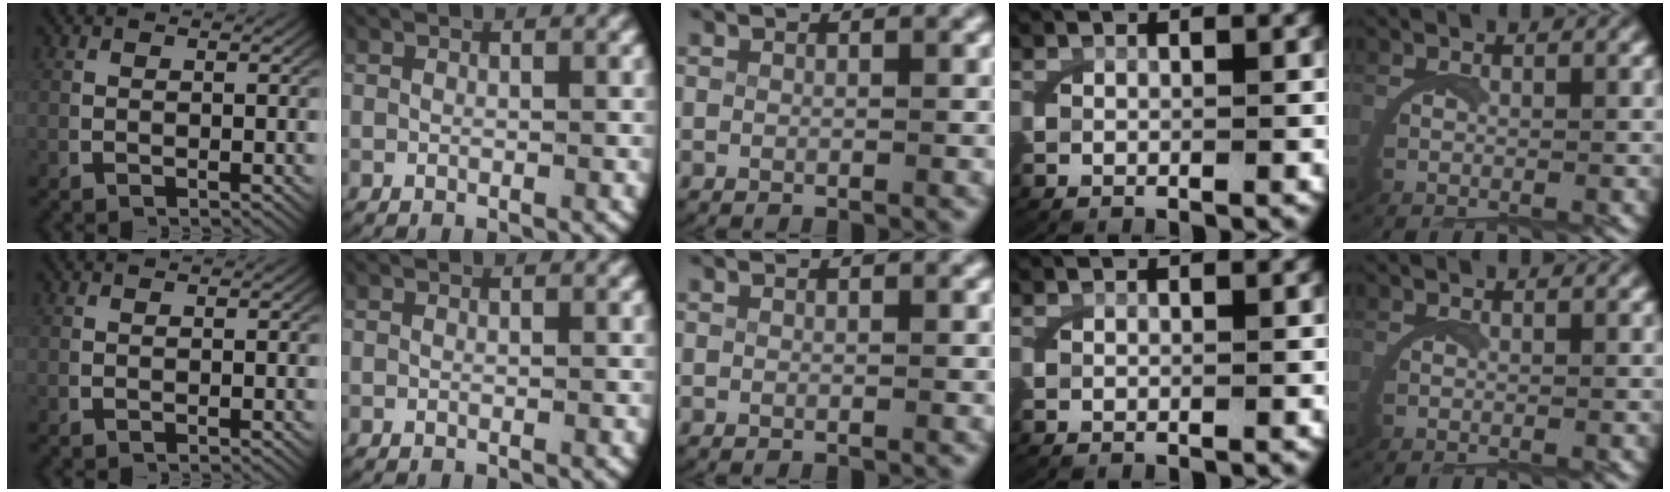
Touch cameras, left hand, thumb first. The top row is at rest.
{}